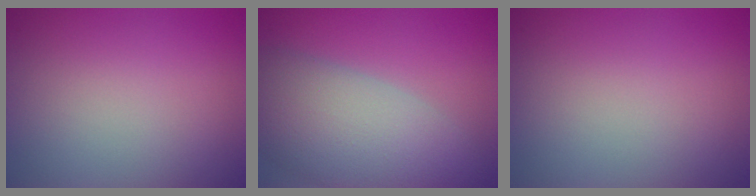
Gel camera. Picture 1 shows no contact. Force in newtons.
{"total": 9.9, "press": 9.8, "slide": 1.0}
{"total": 0.0}